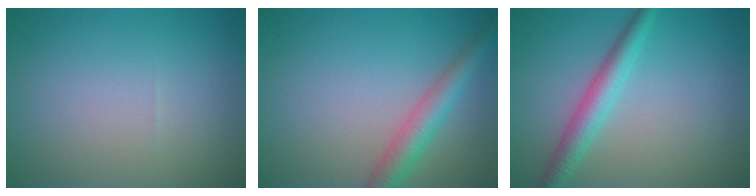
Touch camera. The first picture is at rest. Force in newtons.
{"total": 3.6, "press": 3.6, "slide": 0.1}
{"total": 3.3, "press": 3.3, "slide": 0.1}